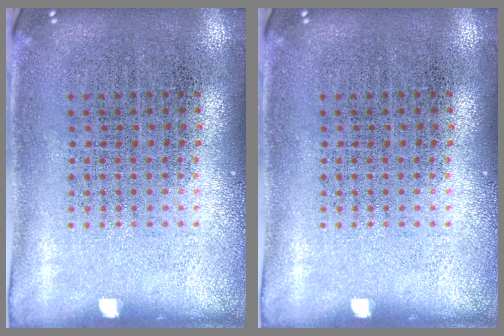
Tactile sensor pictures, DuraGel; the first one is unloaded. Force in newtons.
{"total": 0.0}